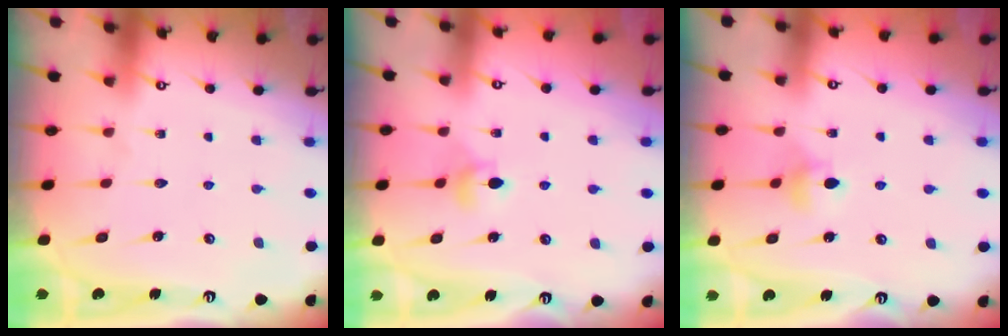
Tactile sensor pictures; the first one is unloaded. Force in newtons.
{"total": 5.1, "press": 5.1, "slide": 0.7}
{"total": 4.4, "press": 4.4, "slide": 0.6}